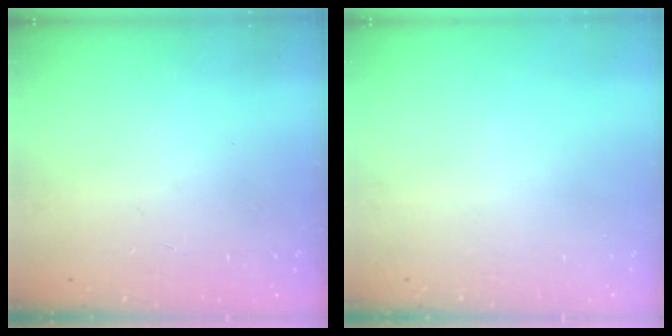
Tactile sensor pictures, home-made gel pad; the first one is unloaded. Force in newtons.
{"total": 0.0}